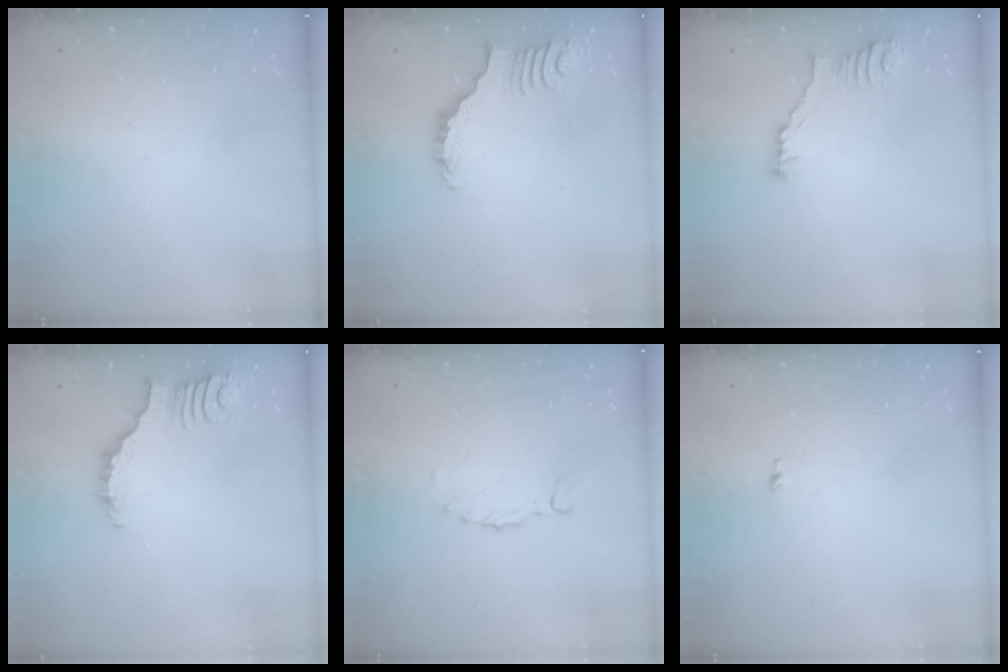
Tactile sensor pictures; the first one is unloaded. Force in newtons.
{"total": 3.8, "press": 3.8, "slide": 0.7}
{"total": 3.5, "press": 3.5, "slide": 0.3}
{"total": 3.1, "press": 3.1, "slide": 0.4}
{"total": 0.0}
{"total": 5.3, "press": 5.3, "slide": 0.4}